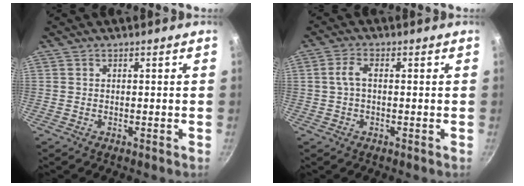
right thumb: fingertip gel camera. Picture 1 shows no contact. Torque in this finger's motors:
{"motor_torque": [-0.37, 0.17, -0.41, -0.02, 0.10]}